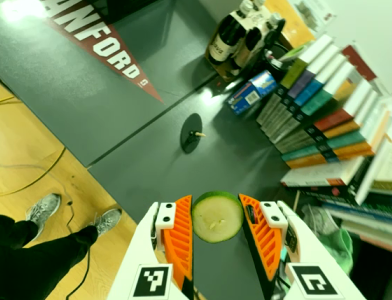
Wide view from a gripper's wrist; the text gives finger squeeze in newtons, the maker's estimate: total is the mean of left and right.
{"total": 10.2, "left": 10.6, "right": 9.8}